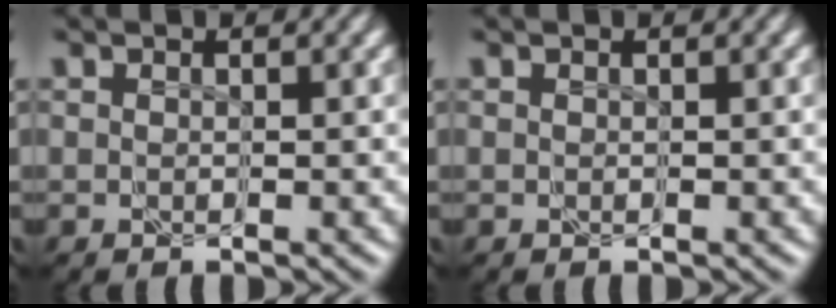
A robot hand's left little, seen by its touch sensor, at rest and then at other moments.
{"total": 0.0}